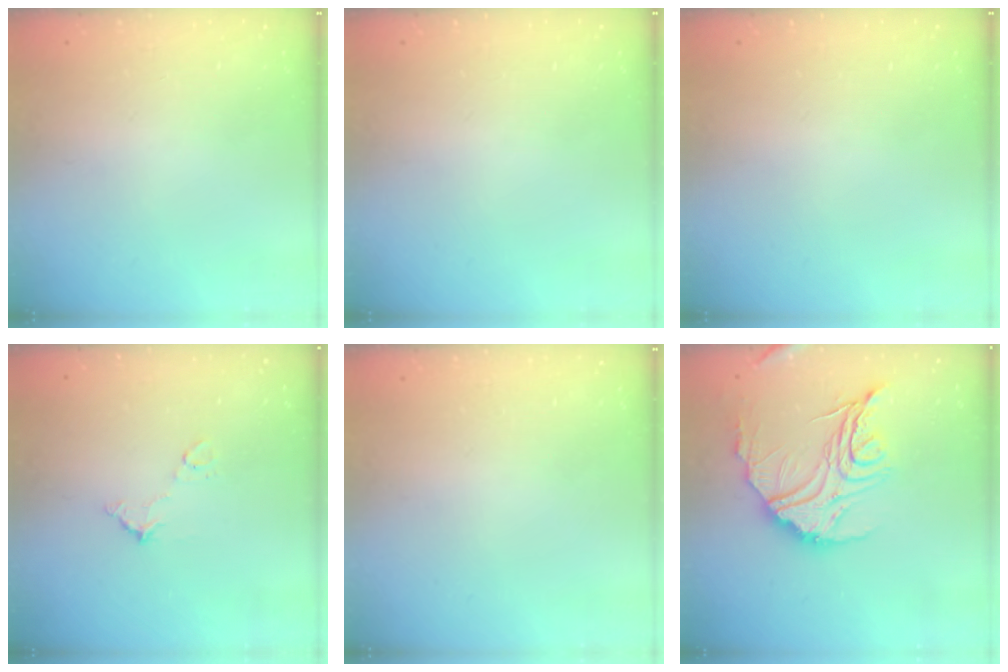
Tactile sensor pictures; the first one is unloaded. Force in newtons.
{"total": 0.0}
{"total": 0.0}
{"total": 6.3, "press": 6.3, "slide": 0.4}
{"total": 0.0}
{"total": 20.5, "press": 20.5, "slide": 1.3}